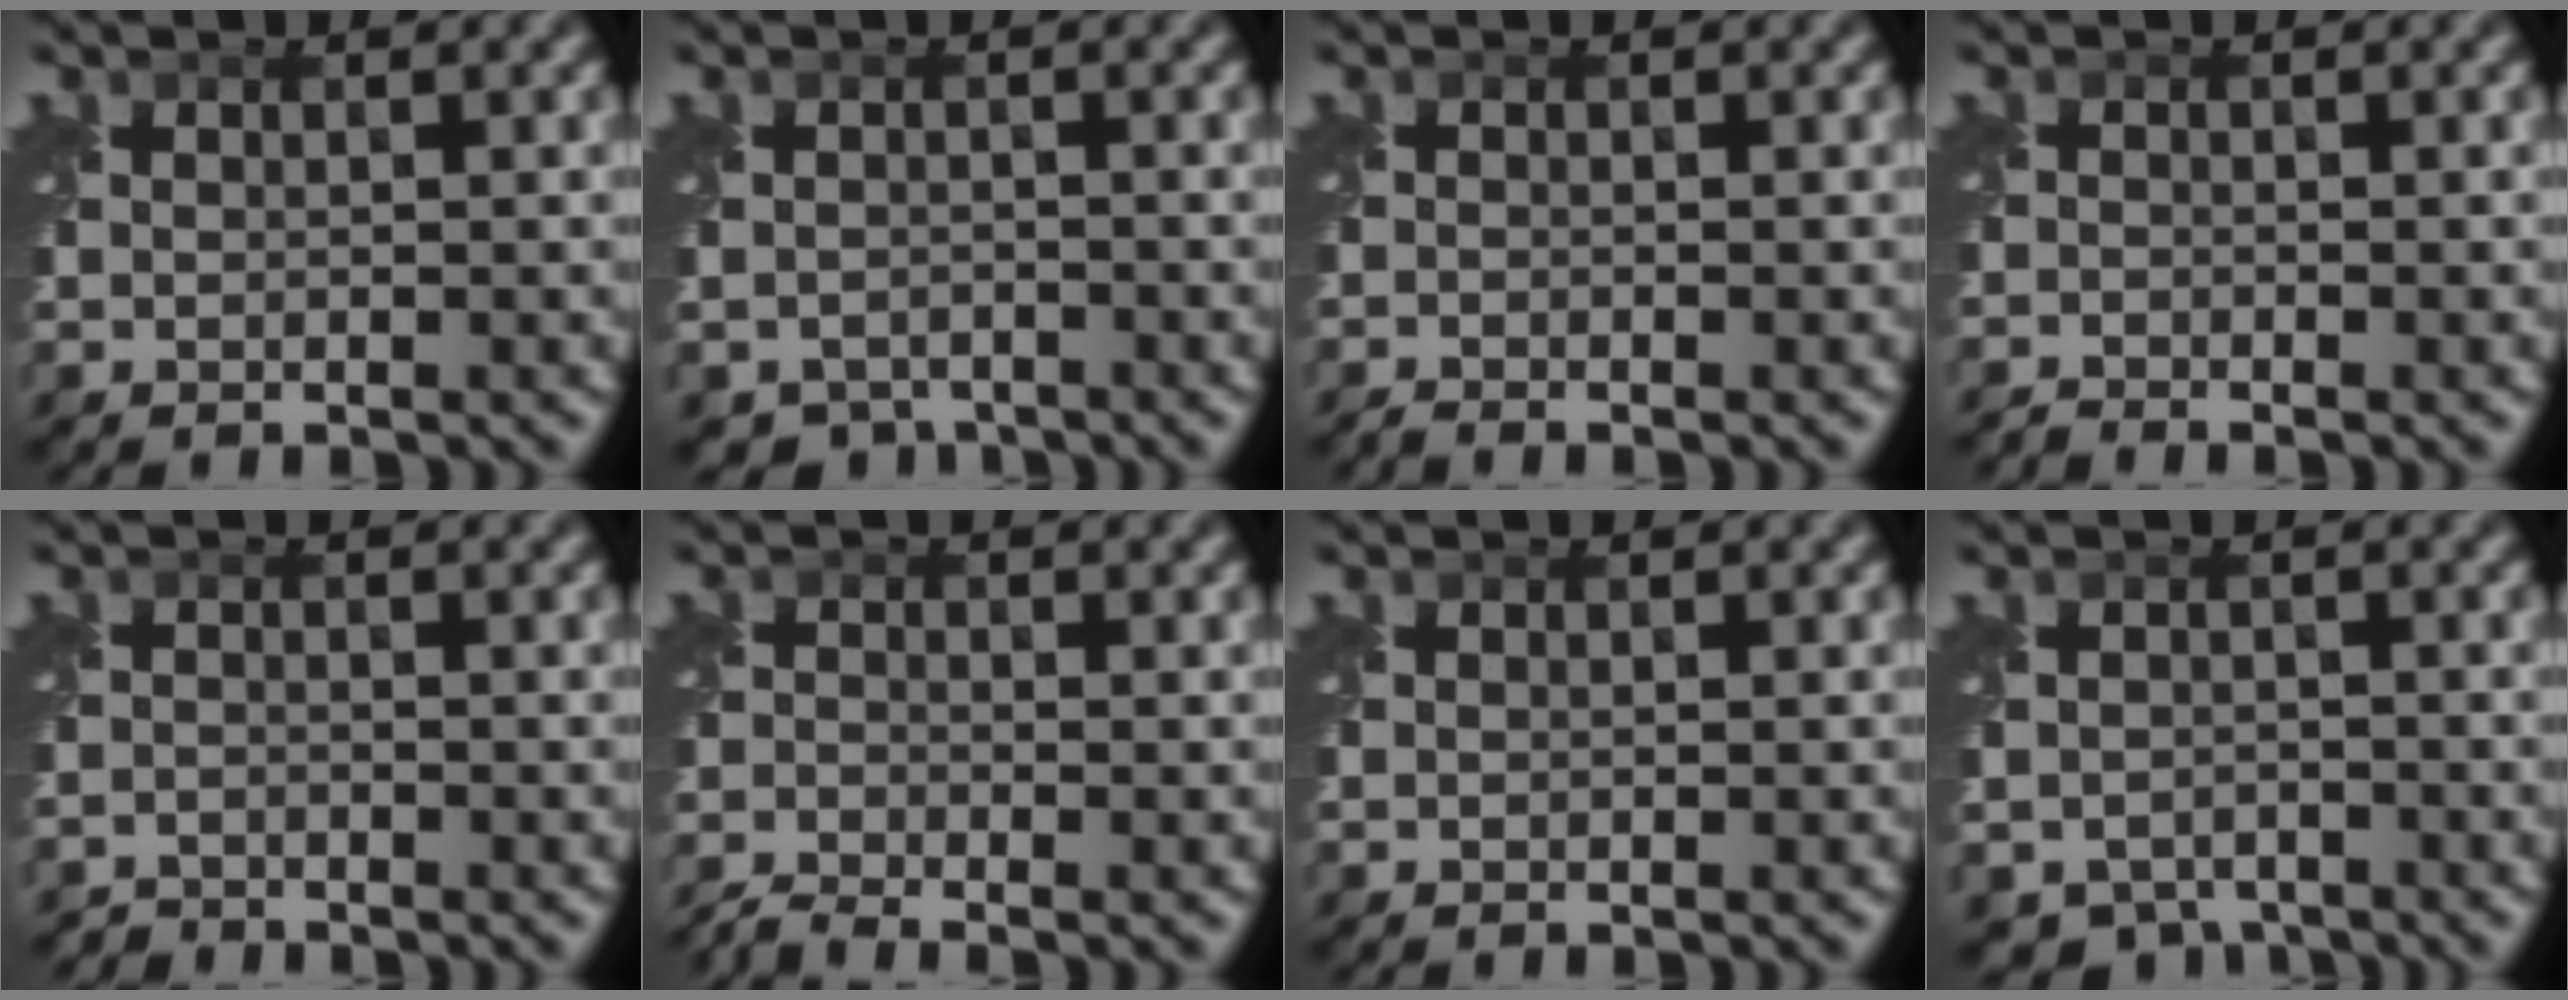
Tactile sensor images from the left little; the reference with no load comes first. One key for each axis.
{"total": 2.4, "fx": -2.1, "fy": 1.2, "fz": 0.2, "tx": 0.004, "ty": -0.011, "tz": -0.040}
{"total": 0.9, "fx": -0.9, "fy": 0.0, "fz": 0.1, "tx": -0.002, "ty": -0.009, "tz": -0.025}
{"total": 1.3, "fx": -1.3, "fy": -0.1, "fz": 0.2, "tx": -0.007, "ty": -0.009, "tz": -0.035}
{"total": 1.6, "fx": -1.6, "fy": 0.1, "fz": -0.3, "tx": 0.007, "ty": -0.004, "tz": -0.037}
{"total": 2.8, "fx": -2.6, "fy": 0.3, "fz": 0.8, "tx": -0.019, "ty": -0.012, "tz": -0.067}
{"total": 0.0}
{"total": 3.2, "fx": -2.5, "fy": 1.9, "fz": 0.7, "tx": -0.007, "ty": -0.019, "tz": -0.044}